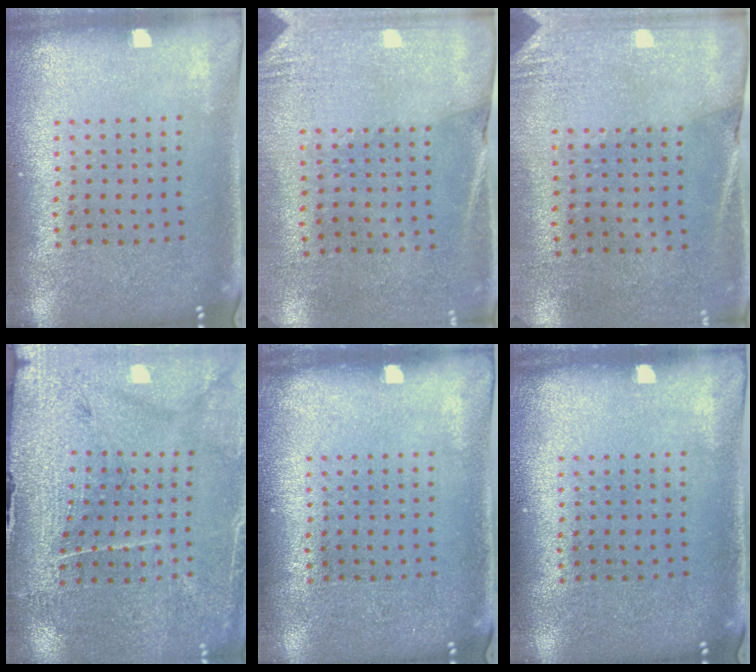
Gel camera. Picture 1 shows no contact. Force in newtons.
{"total": 2.7, "press": 2.4, "slide": 1.3}
{"total": 2.6, "press": 2.3, "slide": 1.2}
{"total": 3.3, "press": 3.3, "slide": 0.1}
{"total": 0.0}
{"total": 0.0}